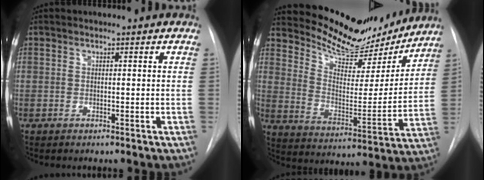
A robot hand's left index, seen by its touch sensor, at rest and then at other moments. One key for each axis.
{"total": 16.2, "fx": 15.2, "fy": 4.3, "fz": 3.6, "tx": -0.059, "ty": -0.032, "tz": 0.226}